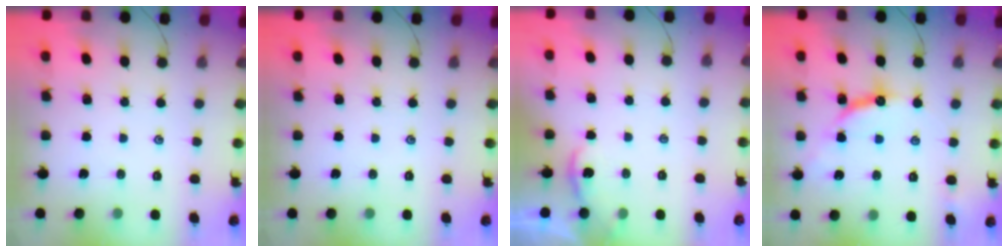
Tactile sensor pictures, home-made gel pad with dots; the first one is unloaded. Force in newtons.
{"total": 0.0}
{"total": 1.5, "press": 1.5, "slide": 0.2}
{"total": 10.2, "press": 10.1, "slide": 0.8}